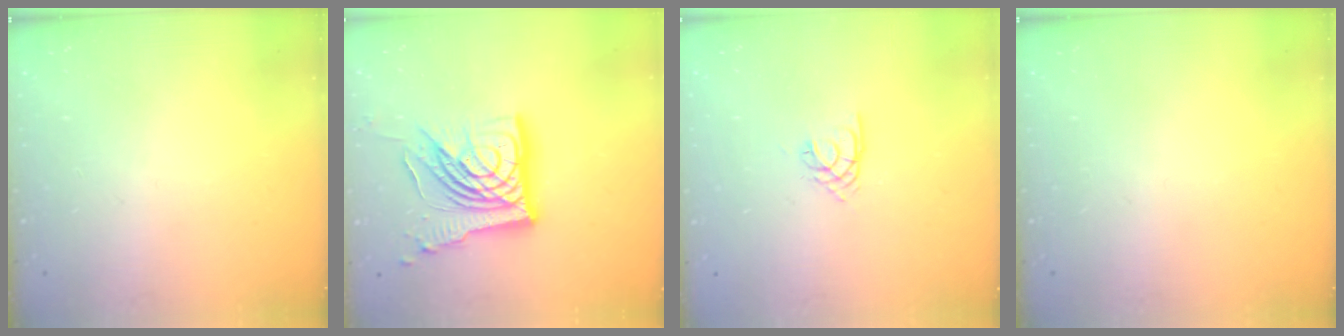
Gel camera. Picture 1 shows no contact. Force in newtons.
{"total": 20.4, "press": 20.2, "slide": 2.2}
{"total": 1.7, "press": 1.7, "slide": 0.4}
{"total": 0.0}